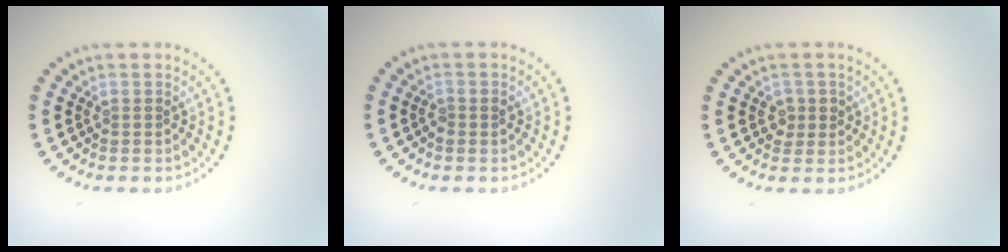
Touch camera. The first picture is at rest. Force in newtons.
{"total": 0.8, "press": 0.8, "slide": 0.1}
{"total": 1.6, "press": 1.4, "slide": 0.6}